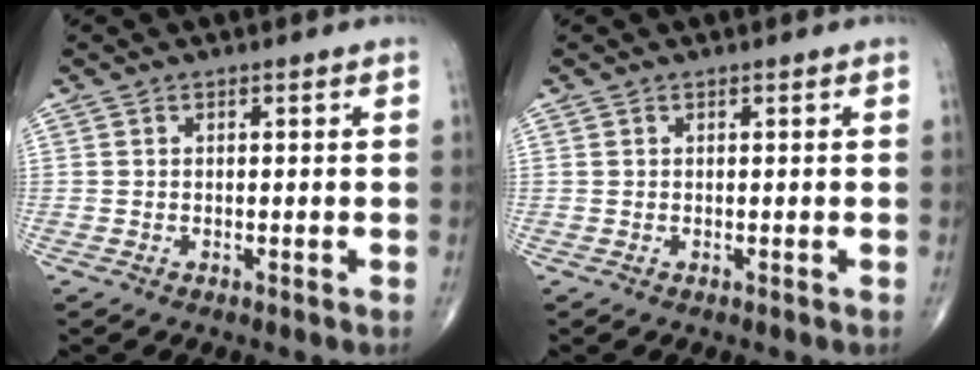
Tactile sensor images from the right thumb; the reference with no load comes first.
{"total": 0.0}